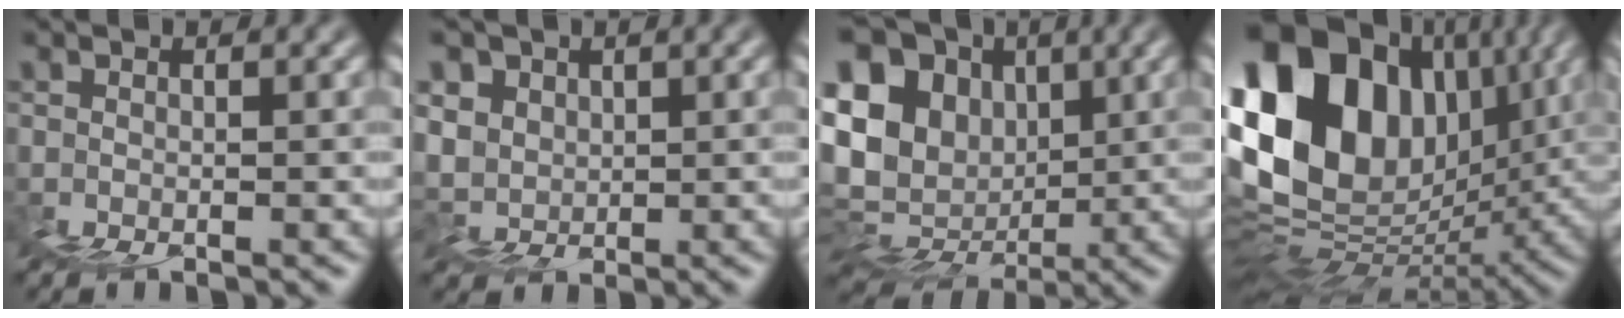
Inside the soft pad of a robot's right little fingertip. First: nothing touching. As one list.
[{"total": 8.3, "force": [5.5, 5.8, 2.2], "torque": [-0.029, 0.037, 0.085]}, {"total": 14.9, "force": [4.7, 12.5, 6.6], "torque": [-0.153, 0.038, 0.081]}, {"total": 17.0, "force": [7.2, 11.5, 10.1], "torque": [-0.206, 0.039, 0.134]}]